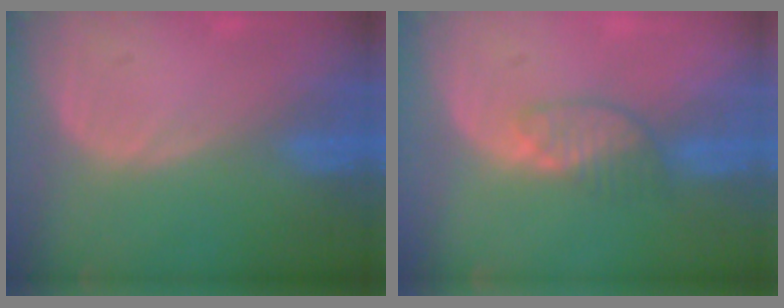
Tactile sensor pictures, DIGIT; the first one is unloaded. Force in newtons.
{"total": 3.5, "press": 3.4, "slide": 0.9}